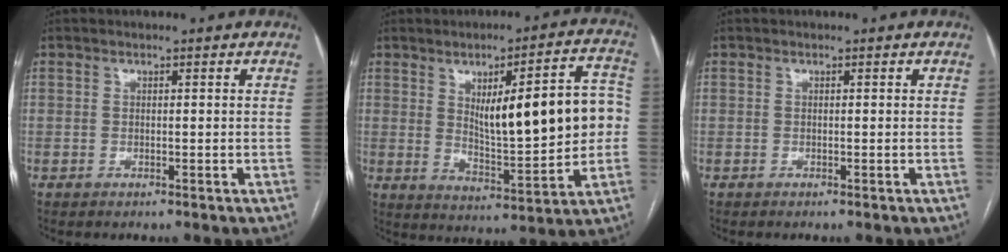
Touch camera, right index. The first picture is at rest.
{"total": 16.3, "force": [1.8, 4.0, 15.7], "torque": [-0.220, 0.022, 0.039]}
{"total": 0.0}